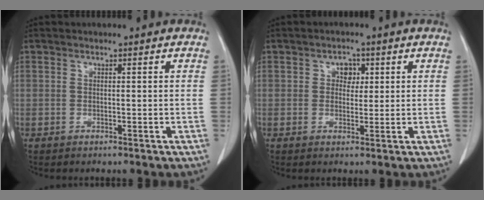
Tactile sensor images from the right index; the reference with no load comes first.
{"total": 2.6, "force": [0.8, 1.9, 1.5], "torque": [-0.018, 0.004, 0.011]}